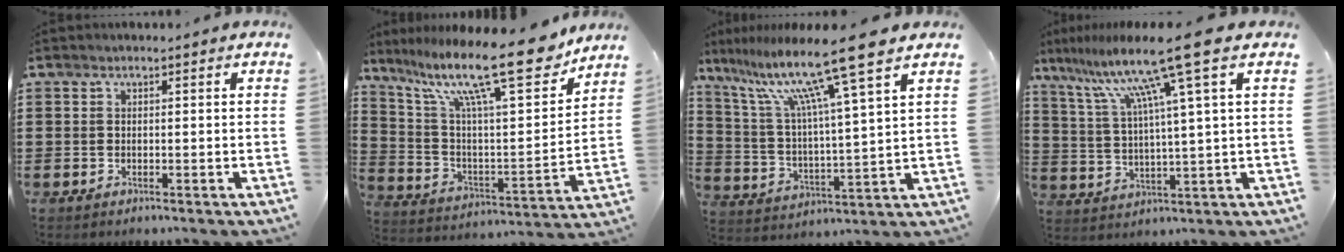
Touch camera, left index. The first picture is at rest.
{"total": 18.2, "force": [13.4, 2.6, 12.0], "torque": [-0.237, -0.073, 0.219]}
{"total": 14.0, "force": [9.8, 0.3, 10.1], "torque": [-0.208, -0.046, 0.152]}
{"total": 13.2, "force": [7.7, -0.9, 10.7], "torque": [-0.234, -0.027, 0.116]}